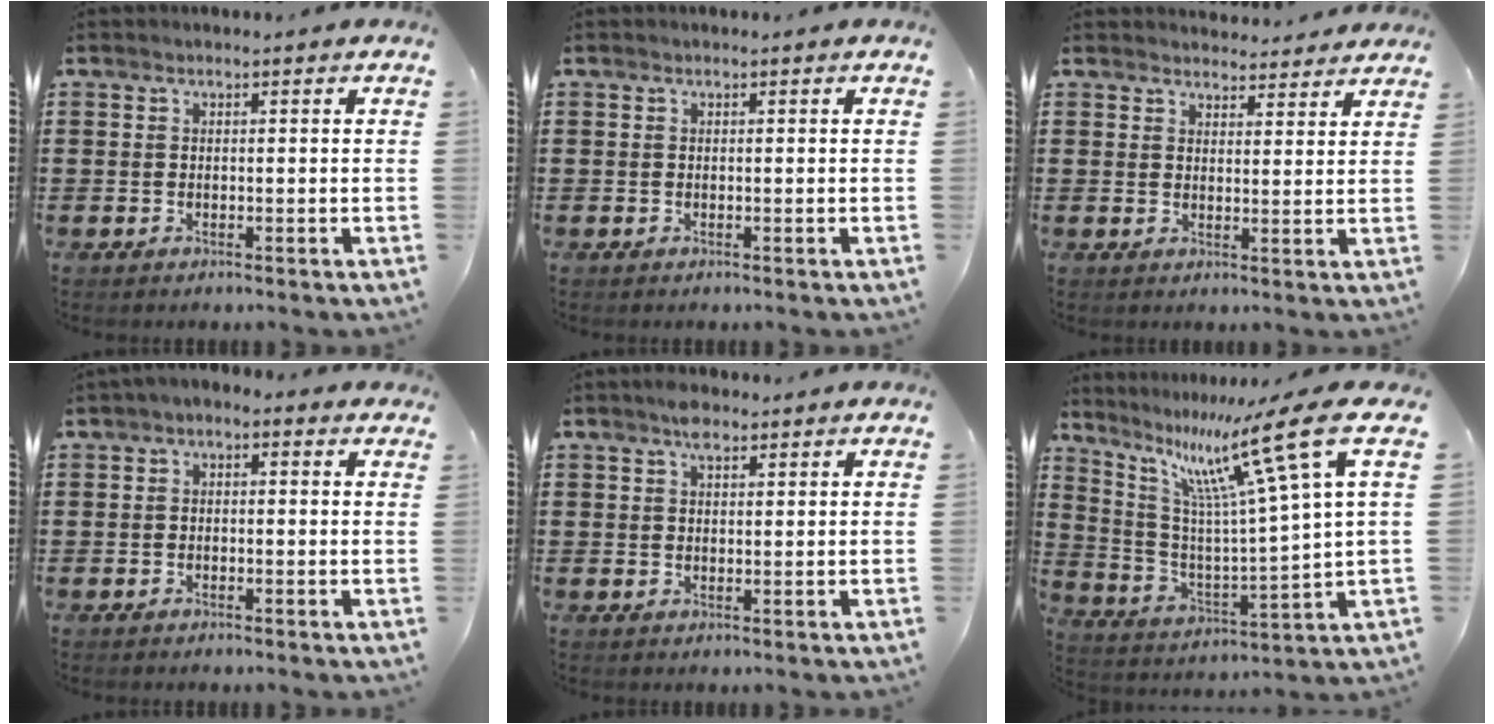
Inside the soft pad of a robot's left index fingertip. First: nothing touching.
{"total": 0.0}
{"total": 3.2, "force": [3.1, 0.6, 0.1], "torque": [-0.003, -0.014, 0.057]}
{"total": 1.3, "force": [-1.1, 0.5, 0.5], "torque": [-0.011, 0.003, -0.024]}
{"total": 2.9, "force": [2.0, 1.2, 1.8], "torque": [-0.033, 0.002, 0.034]}
{"total": 16.3, "force": [8.8, 1.4, 13.7], "torque": [-0.259, -0.042, 0.128]}